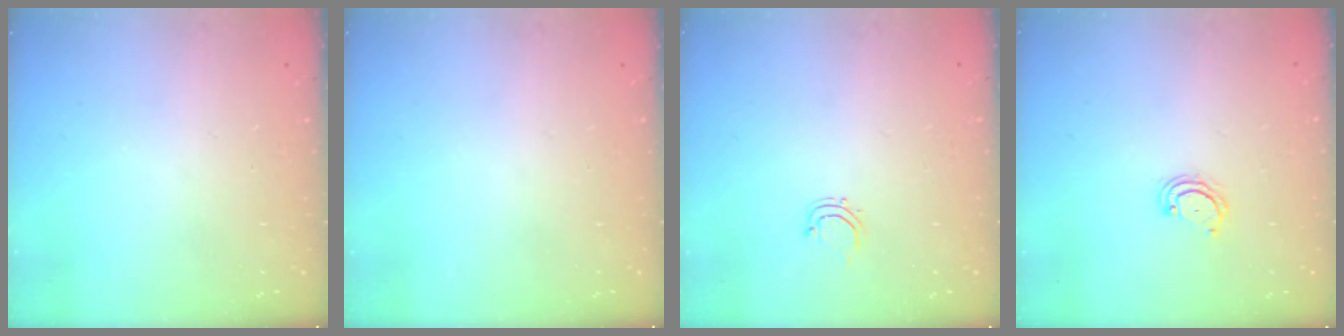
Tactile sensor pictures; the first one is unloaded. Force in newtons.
{"total": 0.0}
{"total": 2.8, "press": 2.8, "slide": 0.5}
{"total": 3.6, "press": 3.6, "slide": 0.3}